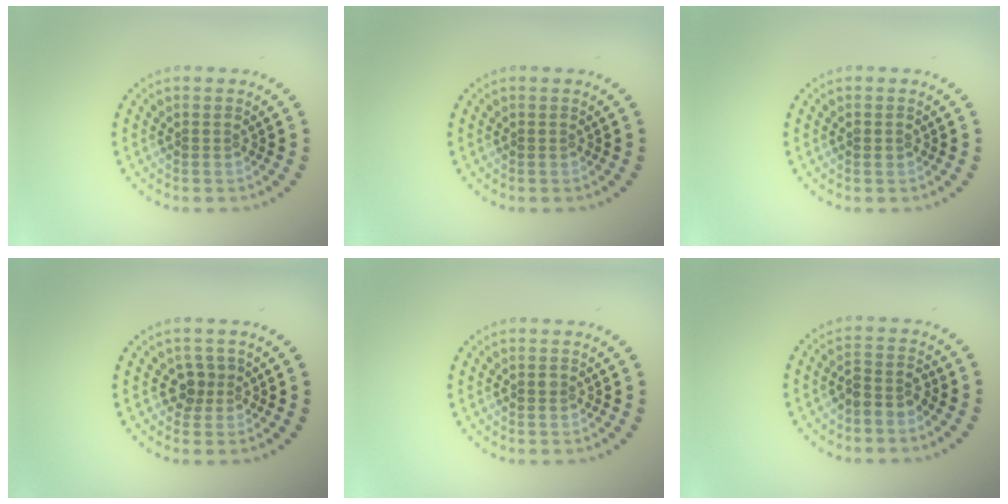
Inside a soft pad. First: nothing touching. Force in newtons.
{"total": 0.0}
{"total": 0.7, "press": 0.7, "slide": 0.1}
{"total": 1.8, "press": 1.5, "slide": 1.1}
{"total": 0.6, "press": 0.6, "slide": 0.1}
{"total": 2.1, "press": 1.7, "slide": 1.2}